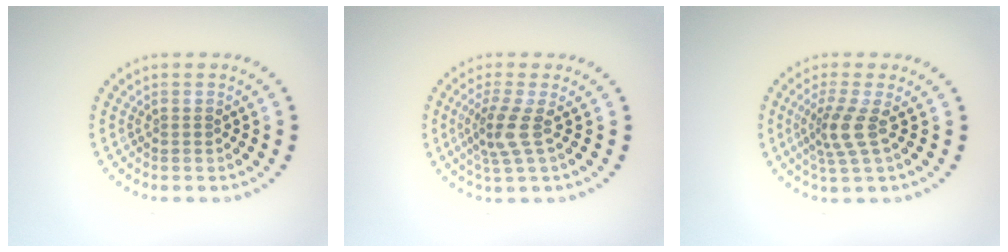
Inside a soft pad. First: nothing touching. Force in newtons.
{"total": 2.8, "press": 2.1, "slide": 1.8}
{"total": 2.9, "press": 2.0, "slide": 2.0}